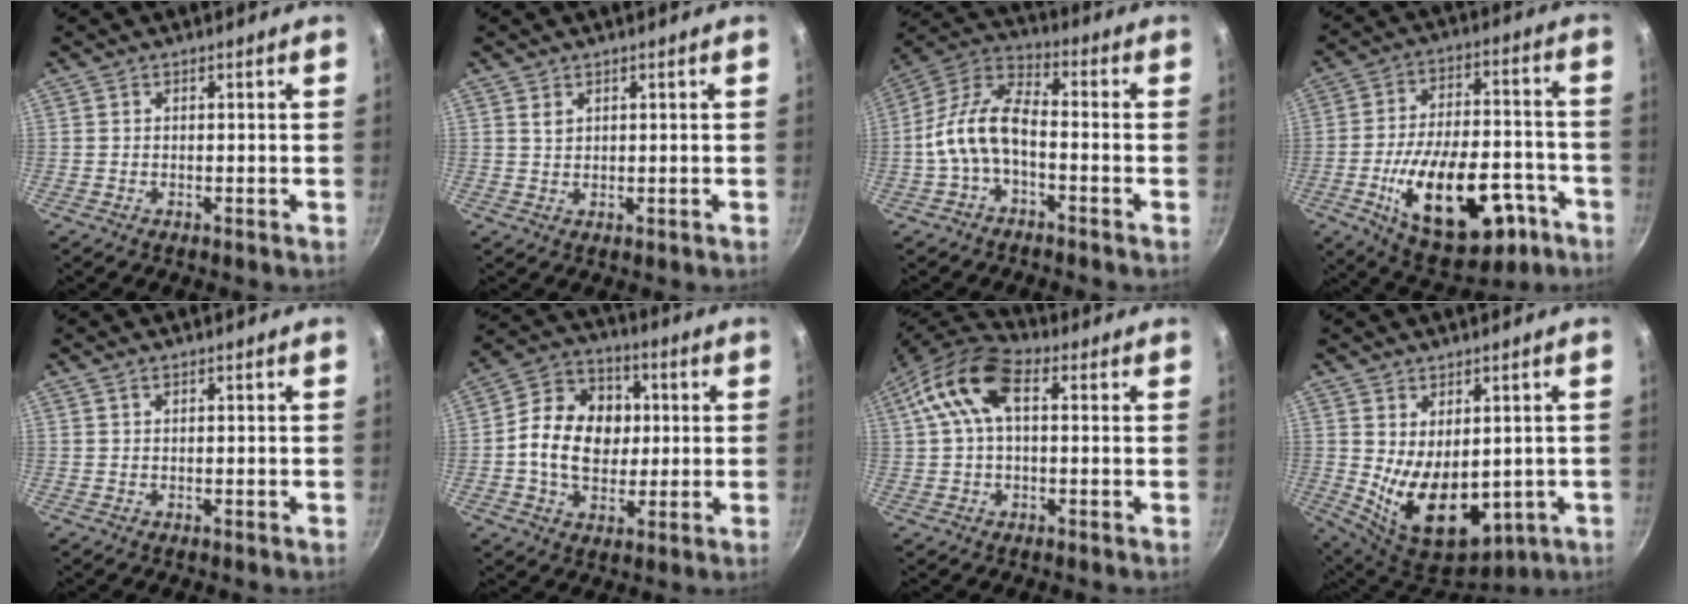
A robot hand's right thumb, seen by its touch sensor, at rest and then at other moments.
{"total": 1.5, "force": [0.9, 0.9, 0.8], "torque": [-0.012, -0.004, 0.019]}
{"total": 12.2, "force": [-2.9, 6.0, 10.2], "torque": [-0.192, 0.045, -0.072]}
{"total": 23.6, "force": [-9.3, 12.3, 17.9], "torque": [-0.260, 0.048, -0.123]}
{"total": 0.7, "force": [0.5, 0.1, 0.6], "torque": [-0.012, 0.002, 0.010]}
{"total": 14.9, "force": [0.6, 11.6, 9.3], "torque": [-0.128, 0.017, -0.002]}
{"total": 13.2, "force": [3.4, 7.4, 10.3], "torque": [-0.202, 0.032, 0.044]}
{"total": 13.3, "force": [-0.2, 8.4, 10.3], "torque": [-0.144, -0.034, 0.030]}